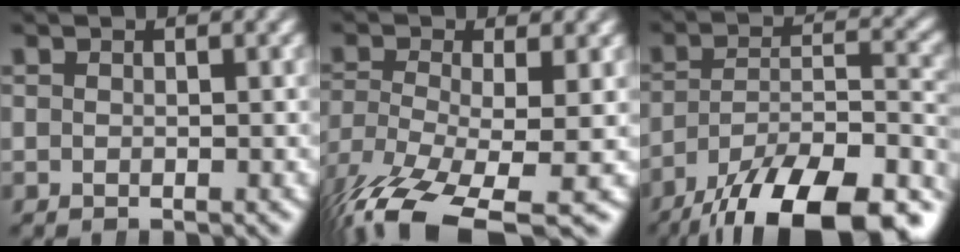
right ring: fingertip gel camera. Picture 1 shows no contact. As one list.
[{"total": 7.3, "force": [-4.4, 3.5, 4.7], "torque": [-0.116, -0.051, -0.048]}, {"total": 13.1, "force": [-8.8, 6.0, 7.7], "torque": [-0.111, -0.037, -0.117]}]